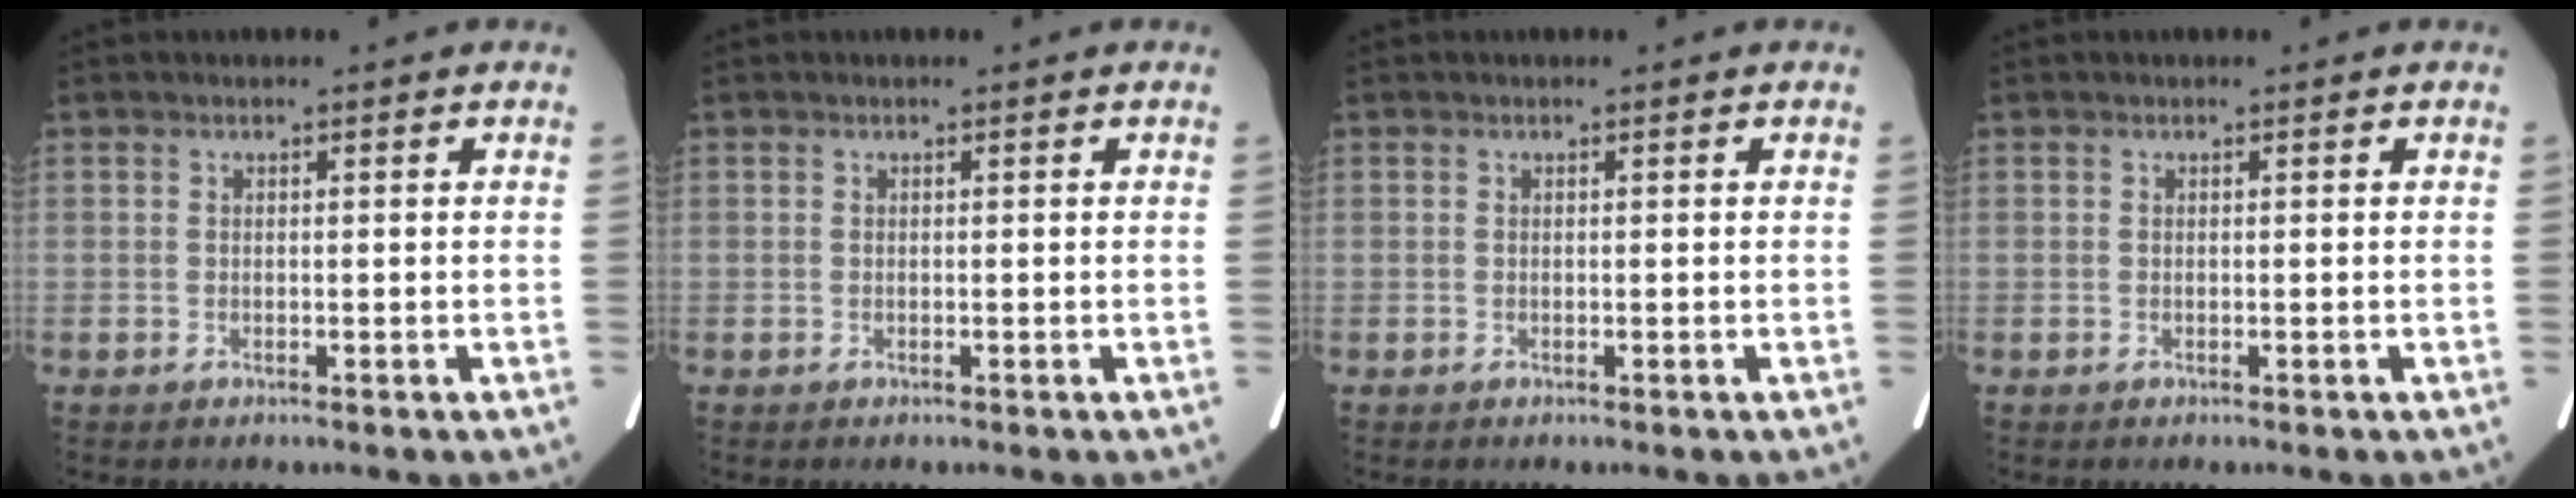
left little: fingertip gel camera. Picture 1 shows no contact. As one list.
[{"total": 0.0}, {"total": 0.0}, {"total": 0.0}]